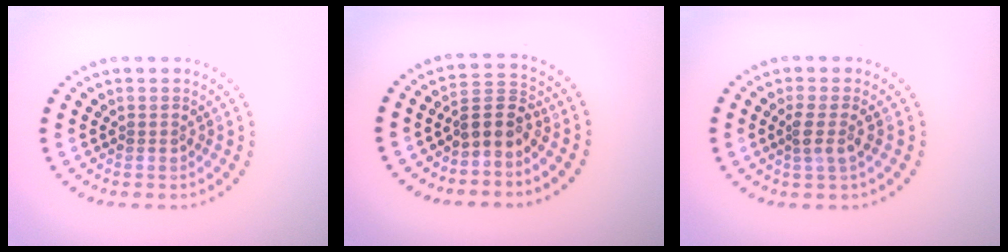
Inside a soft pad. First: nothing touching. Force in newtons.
{"total": 2.9, "press": 2.4, "slide": 1.5}
{"total": 2.0, "press": 1.6, "slide": 1.1}